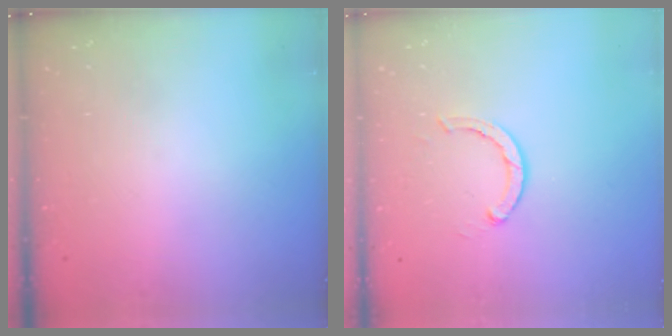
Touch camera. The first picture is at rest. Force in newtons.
{"total": 2.9, "press": 2.9, "slide": 0.5}